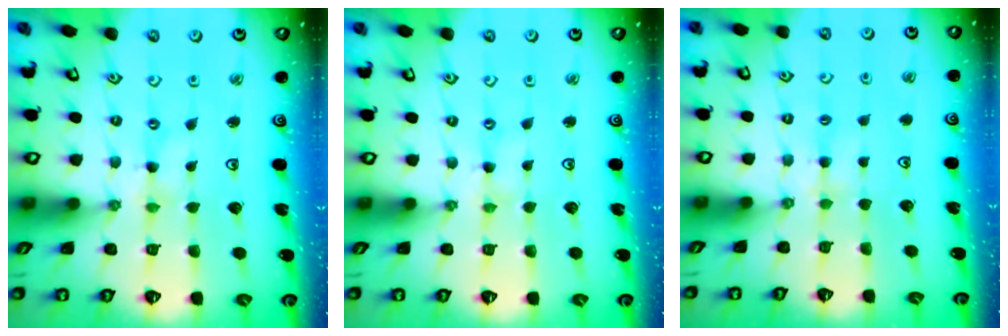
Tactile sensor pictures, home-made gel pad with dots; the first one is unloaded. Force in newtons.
{"total": 1.3, "press": 1.3, "slide": 0.3}
{"total": 3.4, "press": 3.3, "slide": 0.6}